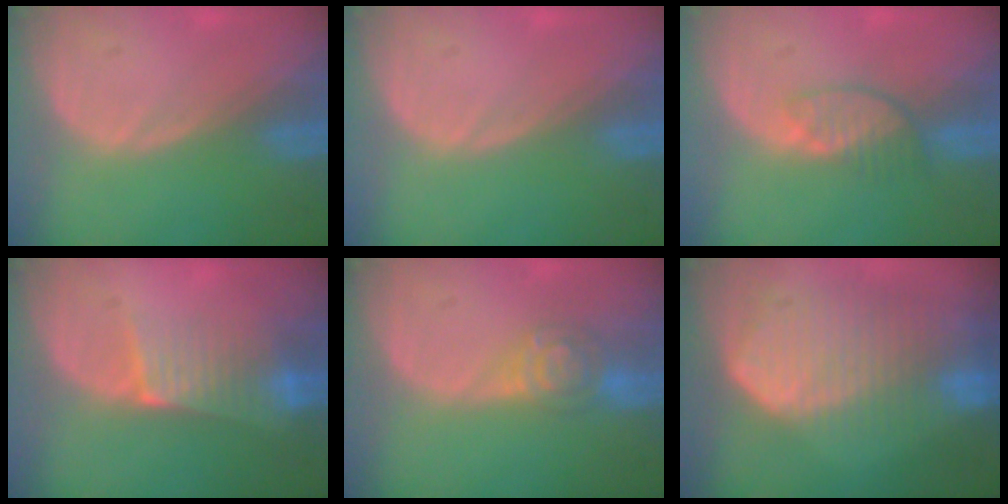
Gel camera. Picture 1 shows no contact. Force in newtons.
{"total": 0.0}
{"total": 3.7, "press": 3.4, "slide": 1.5}
{"total": 6.5, "press": 5.6, "slide": 3.3}
{"total": 4.6, "press": 4.5, "slide": 0.8}
{"total": 10.4, "press": 9.0, "slide": 5.1}